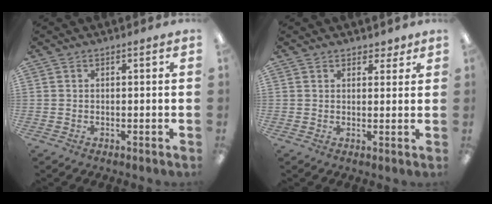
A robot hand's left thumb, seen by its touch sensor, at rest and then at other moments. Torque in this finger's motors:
{"motor_torque": [-0.06, 0.04, -0.19, -0.24, 0.00]}